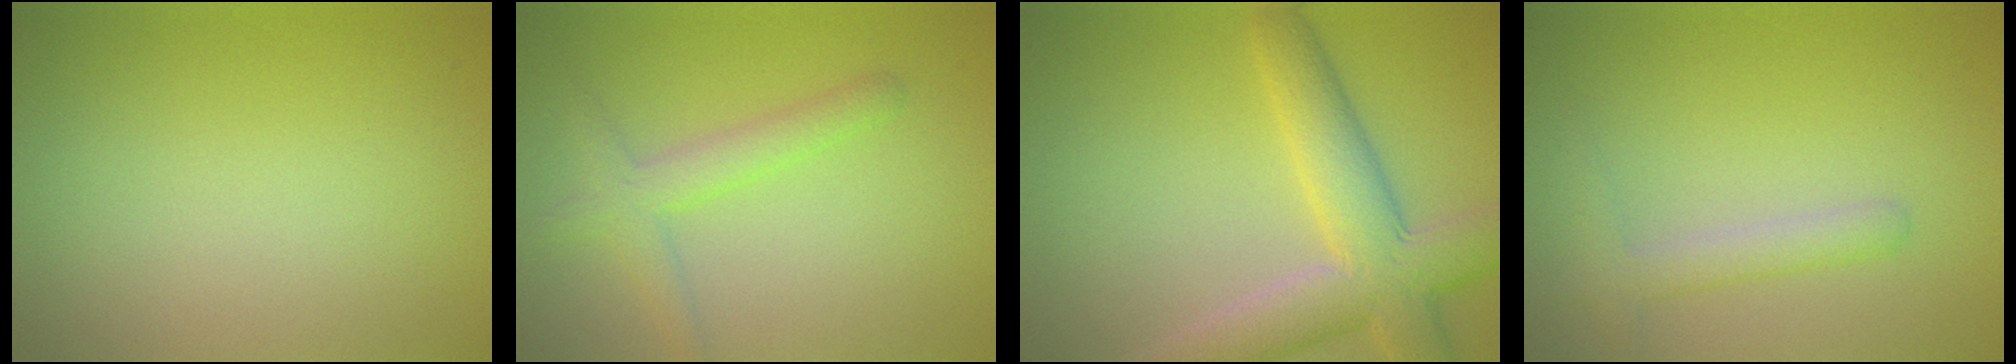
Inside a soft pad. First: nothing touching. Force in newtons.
{"total": 2.8, "press": 2.8, "slide": 0.2}
{"total": 7.1, "press": 7.1, "slide": 0.4}
{"total": 2.2, "press": 2.2, "slide": 0.2}